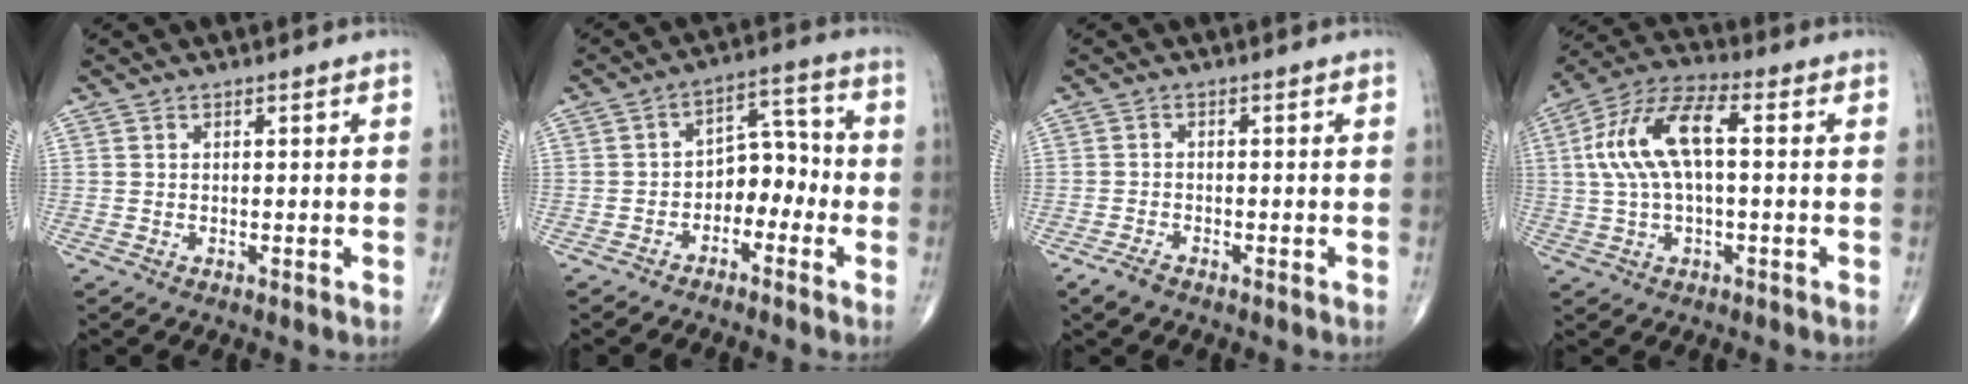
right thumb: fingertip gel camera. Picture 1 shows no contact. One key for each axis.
{"total": 7.5, "fx": -2.7, "fy": 5.1, "fz": 4.8, "tx": -0.035, "ty": 0.047, "tz": -0.055}
{"total": 2.5, "fx": -1.9, "fy": 1.0, "fz": 1.3, "tx": -0.030, "ty": 0.003, "tz": -0.034}
{"total": 13.2, "fx": 1.5, "fy": 5.8, "fz": 11.8, "tx": -0.246, "ty": 0.040, "tz": 0.025}